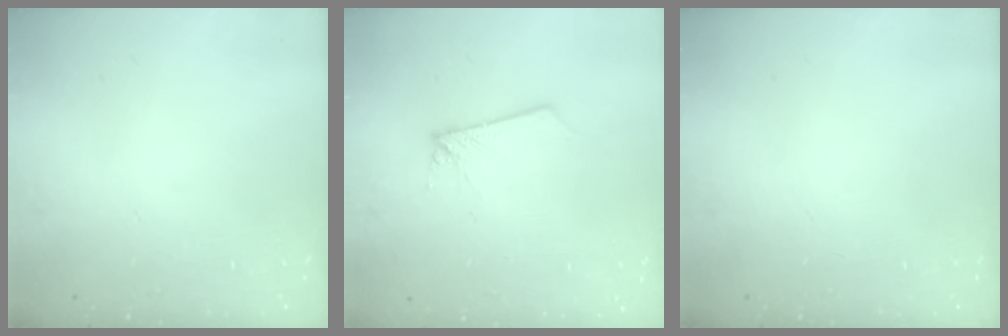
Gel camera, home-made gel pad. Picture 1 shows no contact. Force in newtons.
{"total": 2.0, "press": 2.0, "slide": 0.2}
{"total": 0.0}